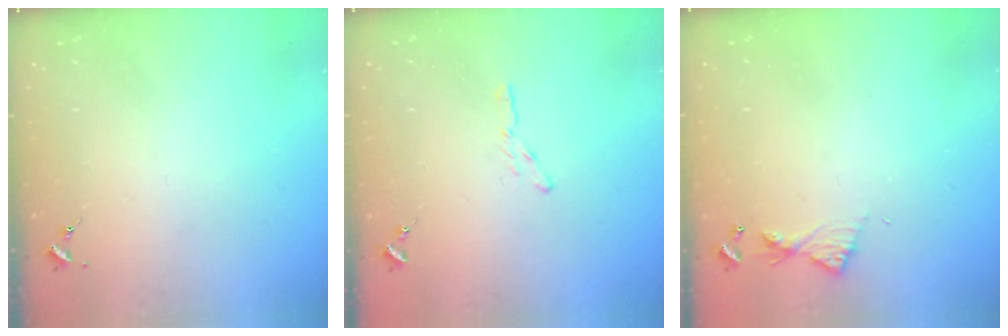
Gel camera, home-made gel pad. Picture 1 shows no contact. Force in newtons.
{"total": 3.4, "press": 3.4, "slide": 0.3}
{"total": 5.7, "press": 5.6, "slide": 0.6}